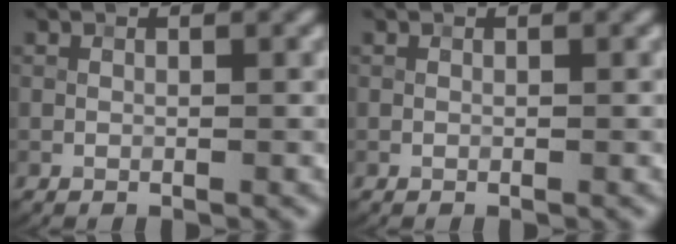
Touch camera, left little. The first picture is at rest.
{"total": 0.0}